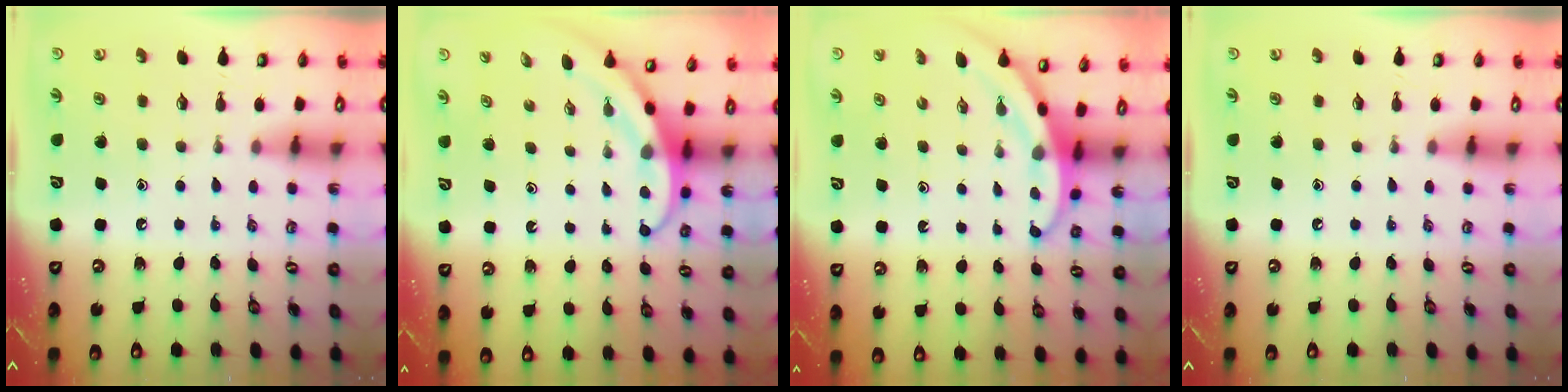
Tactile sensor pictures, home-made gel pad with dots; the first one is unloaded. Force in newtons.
{"total": 3.7, "press": 3.7, "slide": 0.3}
{"total": 3.1, "press": 3.1, "slide": 0.1}
{"total": 0.0}